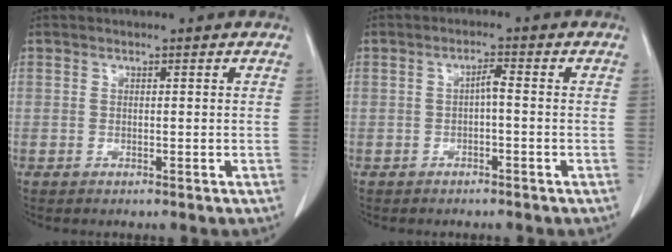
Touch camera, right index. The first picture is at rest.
{"total": 1.8, "force": [-0.4, 0.3, 1.7], "torque": [-0.029, 0.004, -0.008]}